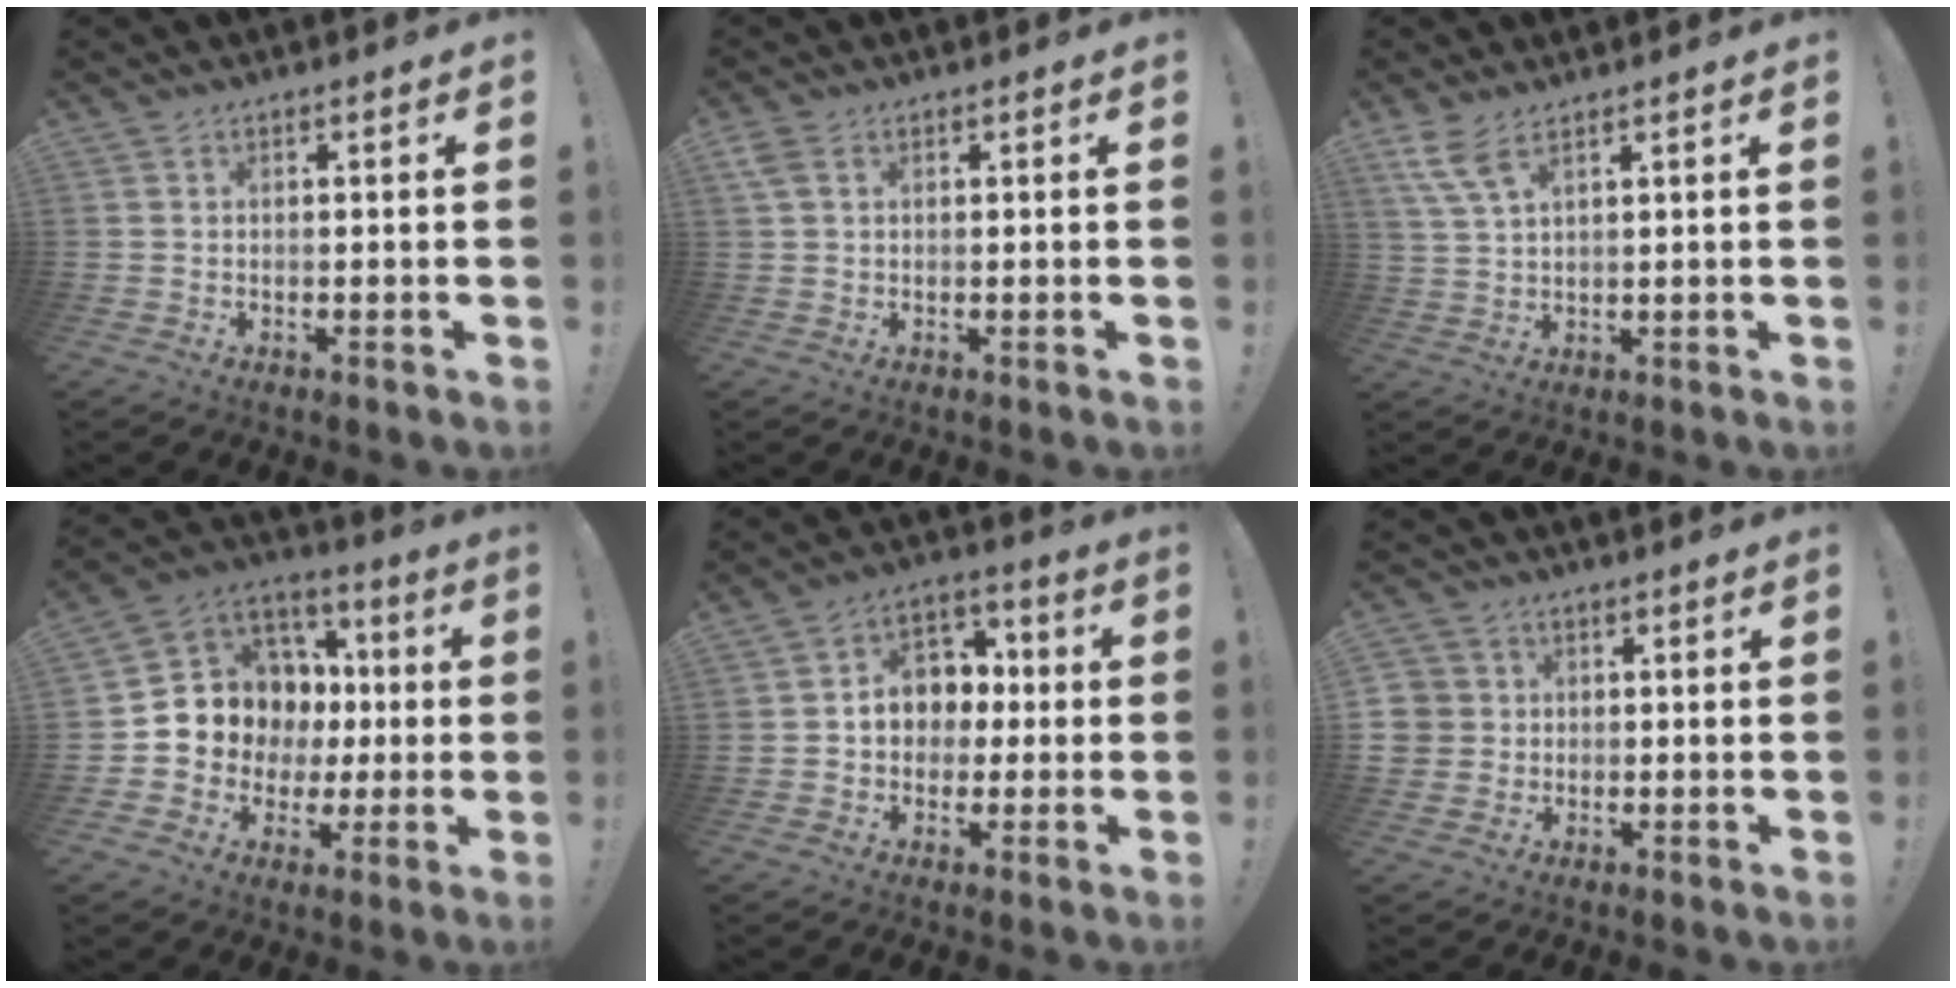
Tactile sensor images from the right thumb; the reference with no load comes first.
{"total": 3.0, "force": [1.3, 1.9, 1.9], "torque": [-0.037, 0.005, 0.026]}
{"total": 6.3, "force": [4.1, 1.7, 4.5], "torque": [-0.102, -0.010, 0.080]}
{"total": 10.6, "force": [1.0, 10.1, 2.9], "torque": [-0.038, -0.015, 0.047]}
{"total": 9.8, "force": [0.1, 8.8, 4.3], "torque": [-0.047, 0.009, 0.009]}
{"total": 5.2, "force": [0.1, 5.1, 0.9], "torque": [-0.020, 0.001, 0.004]}